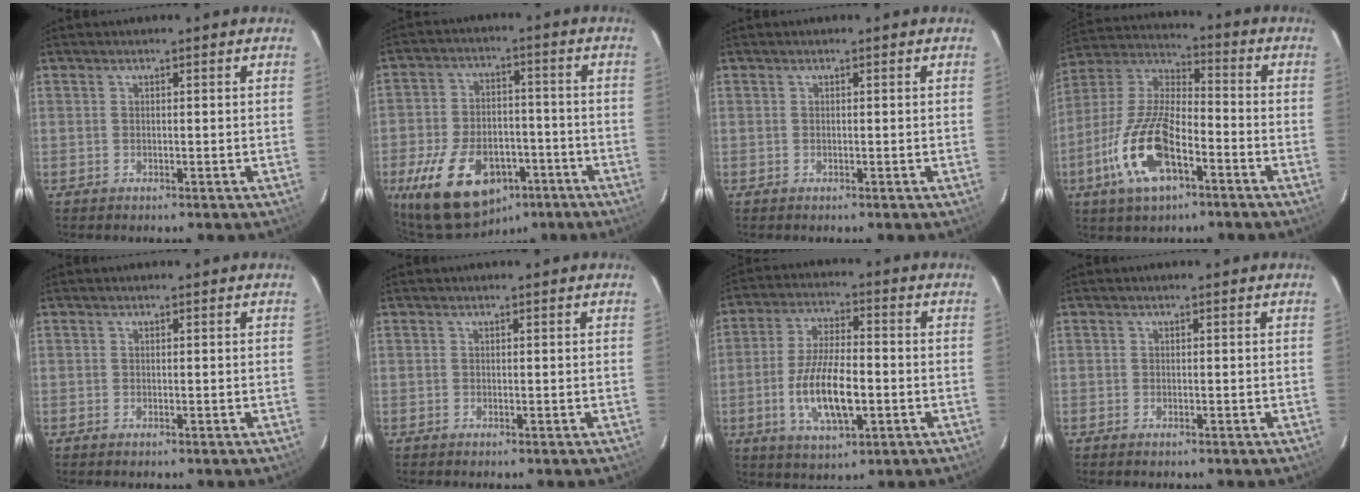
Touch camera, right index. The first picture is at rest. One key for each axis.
{"total": 17.6, "fx": -9.6, "fy": 10.4, "fz": 10.6, "tx": -0.220, "ty": 0.002, "tz": -0.144}
{"total": 0.0}
{"total": 17.0, "fx": -7.5, "fy": 6.8, "fz": 13.6, "tx": -0.292, "ty": -0.009, "tz": -0.148}
{"total": 0.0}
{"total": 0.0}
{"total": 12.3, "fx": -3.1, "fy": 4.5, "fz": 11.0, "tx": -0.222, "ty": -0.008, "tz": -0.052}
{"total": 0.6, "fx": -0.5, "fy": 0.3, "fz": 0.3, "tx": -0.005, "ty": -0.003, "tz": -0.010}